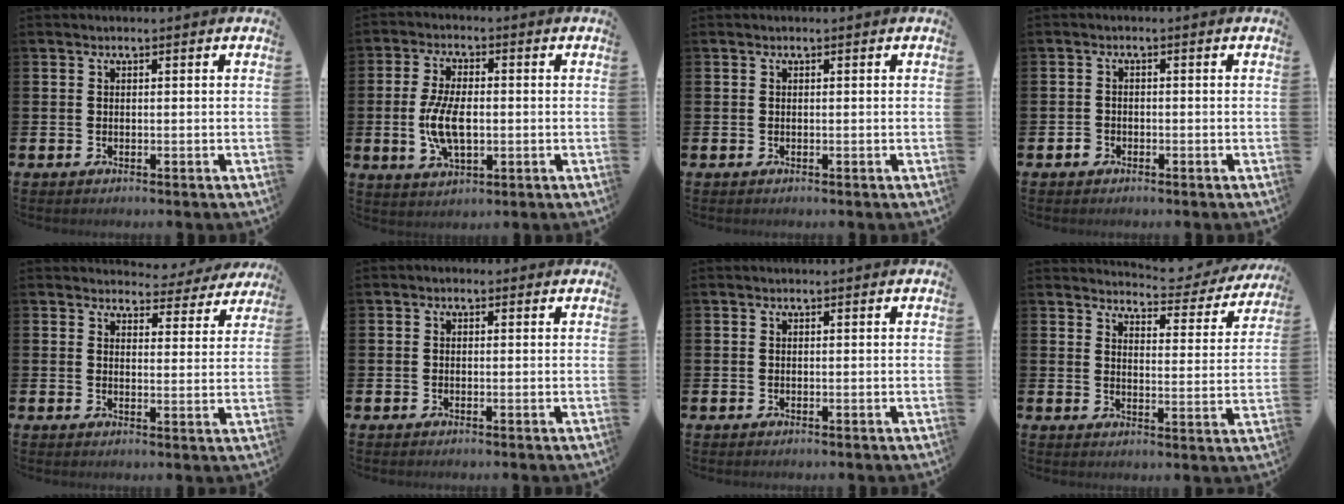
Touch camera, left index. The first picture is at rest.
{"total": 7.2, "force": [-0.4, 3.4, 6.3], "torque": [-0.141, -0.001, -0.013]}
{"total": 0.0}
{"total": 1.3, "force": [-0.9, 1.0, 0.1], "torque": [-0.004, 0.003, -0.021]}
{"total": 3.7, "force": [3.4, 1.4, 0.1], "torque": [0.007, -0.030, 0.054]}
{"total": 0.6, "force": [-0.3, 0.5, 0.1], "torque": [0.002, 0.002, -0.008]}
{"total": 0.0}
{"total": 4.6, "force": [4.5, 0.7, 0.8], "torque": [-0.017, -0.036, 0.072]}